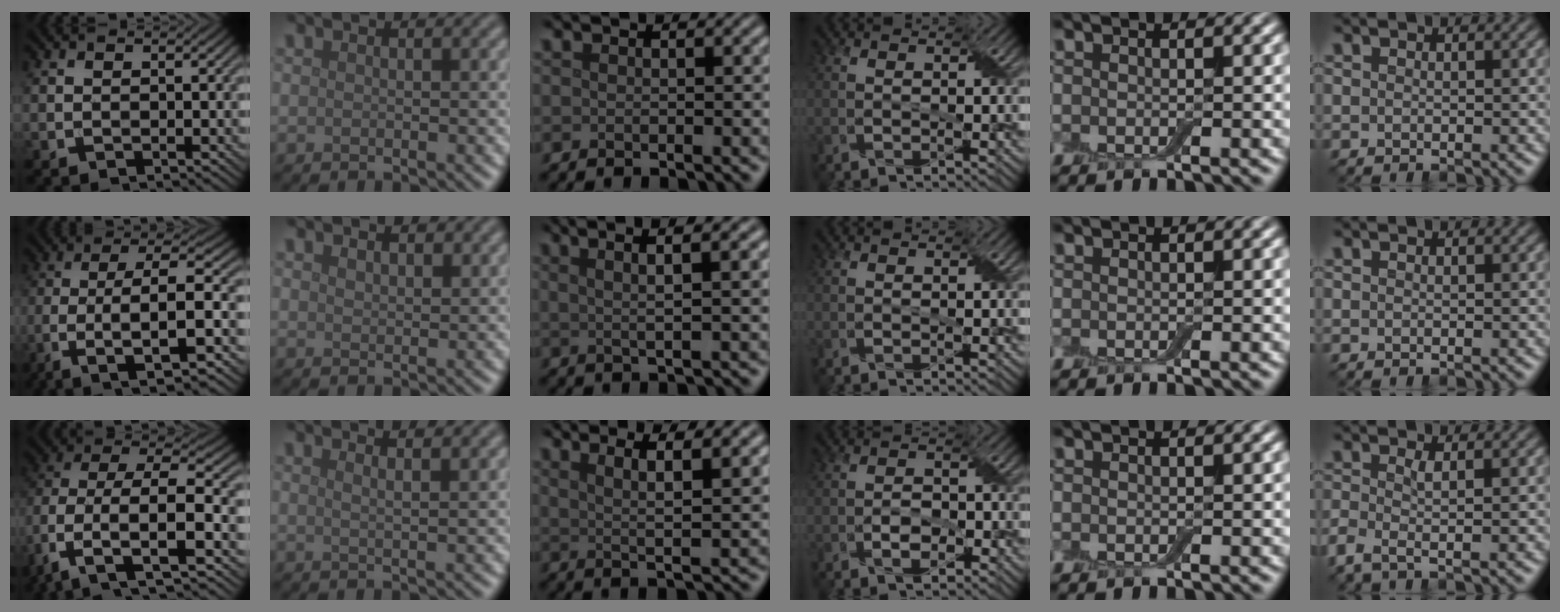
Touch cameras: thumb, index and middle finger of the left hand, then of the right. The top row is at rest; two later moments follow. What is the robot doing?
{"motion": "peel", "object": "bubble wrap"}